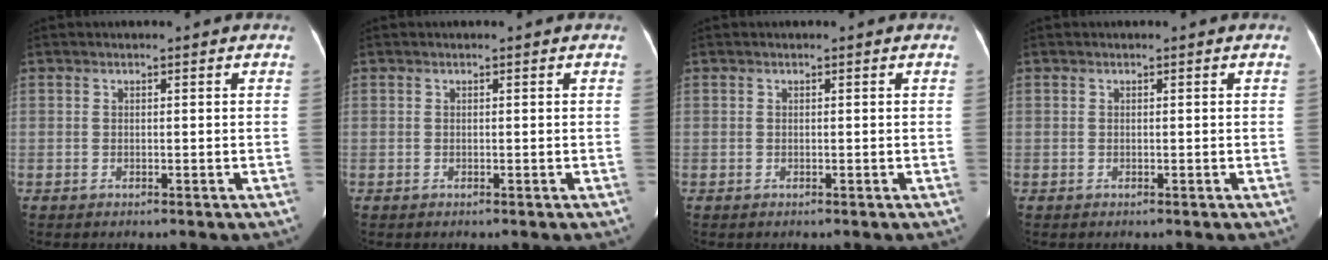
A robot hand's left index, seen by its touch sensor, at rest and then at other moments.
{"total": 0.0}
{"total": 0.0}
{"total": 0.0}